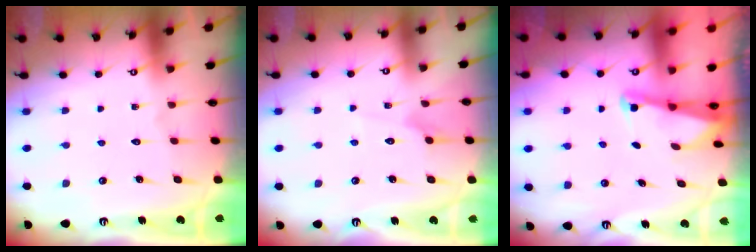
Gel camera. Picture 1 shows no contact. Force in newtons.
{"total": 2.7, "press": 2.7, "slide": 0.3}
{"total": 1.4, "press": 1.4, "slide": 0.2}